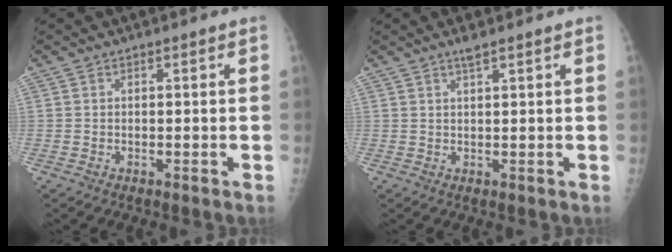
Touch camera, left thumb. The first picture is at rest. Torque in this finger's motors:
{"motor_torque": [0.39, -0.21, 0.48, -0.01, 0.21]}